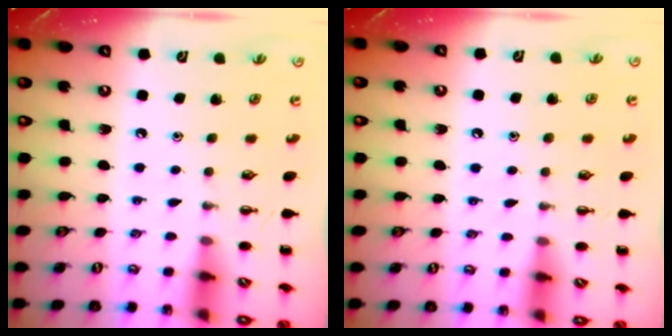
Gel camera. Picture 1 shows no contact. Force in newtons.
{"total": 6.1, "press": 5.8, "slide": 1.7}